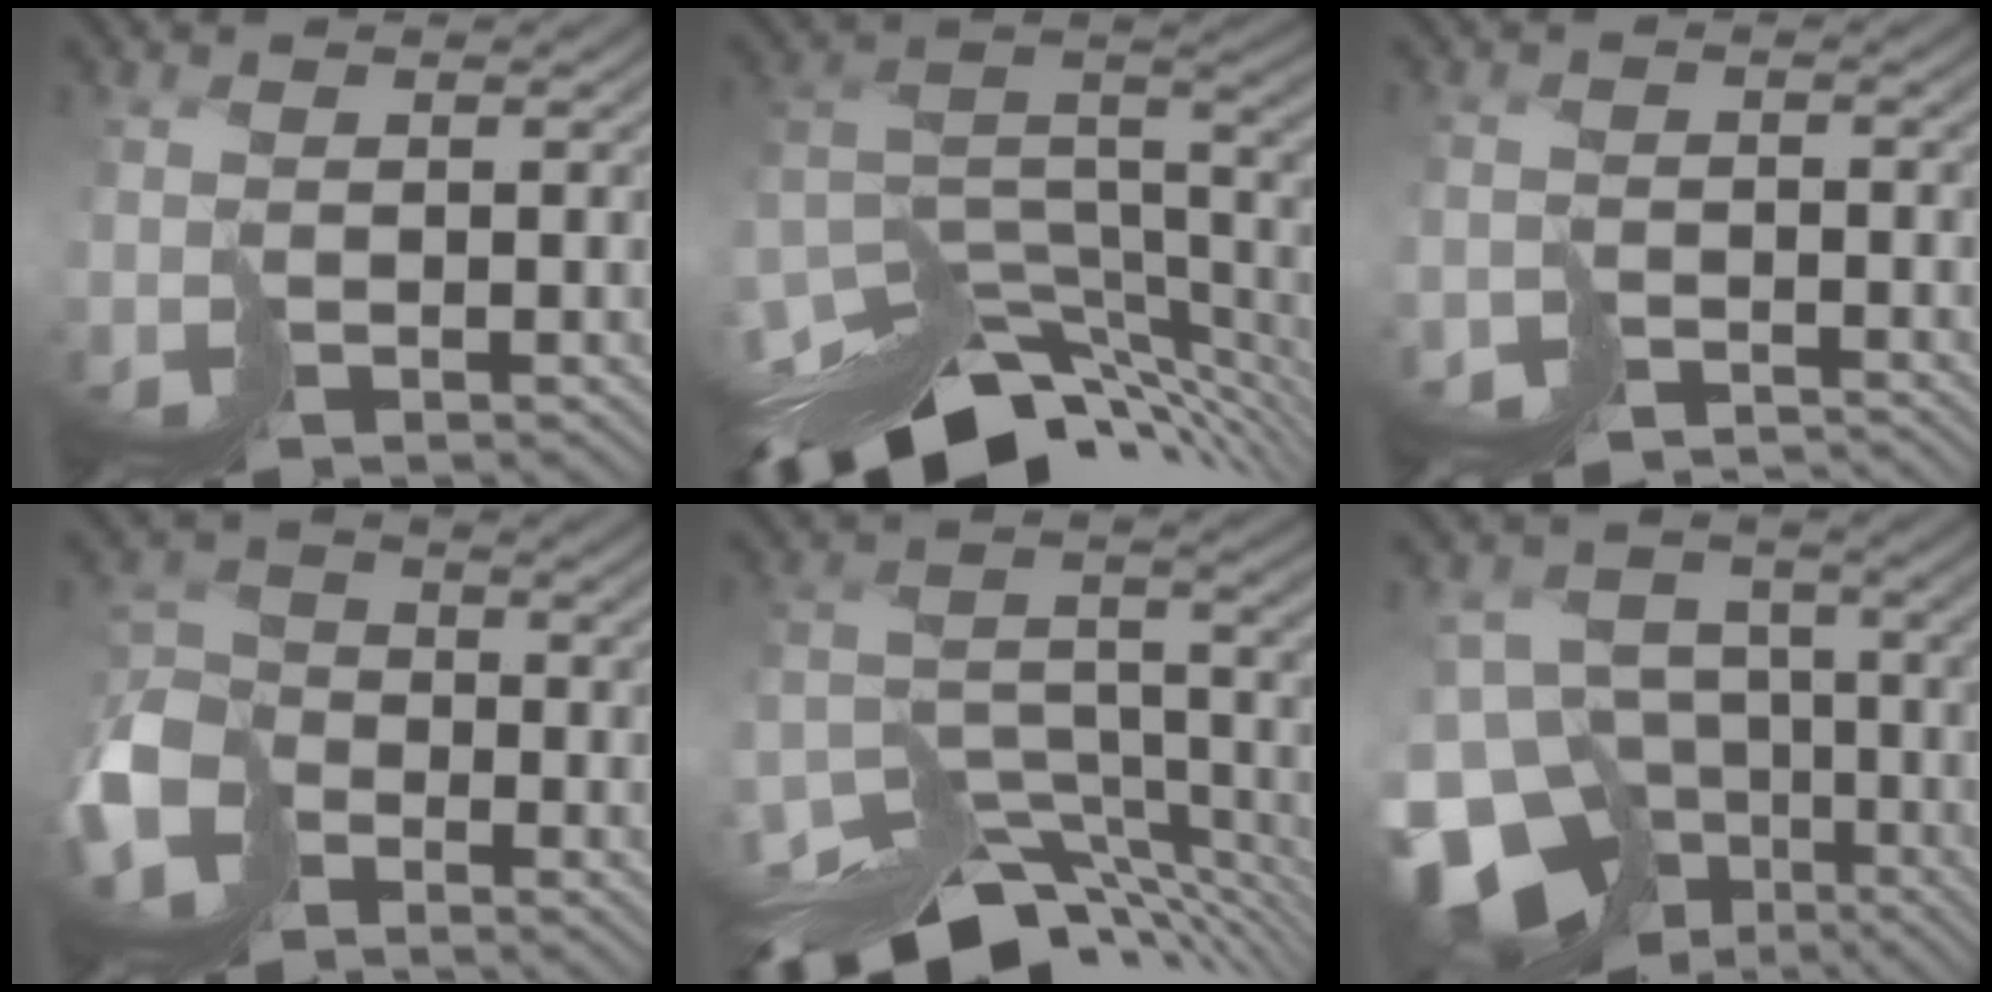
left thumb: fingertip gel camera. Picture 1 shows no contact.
{"total": 14.2, "force": [-10.6, 5.1, 7.9], "torque": [-0.166, -0.005, -0.172]}
{"total": 4.3, "force": [-4.2, 1.0, 0.1], "torque": [0.011, -0.009, -0.080]}
{"total": 9.6, "force": [-5.7, 6.1, 4.7], "torque": [-0.127, -0.028, -0.121]}
{"total": 15.8, "force": [-13.6, 4.7, 6.7], "torque": [-0.126, -0.010, -0.214]}
{"total": 16.8, "force": [-10.6, 11.3, 6.7], "torque": [-0.180, -0.033, -0.145]}